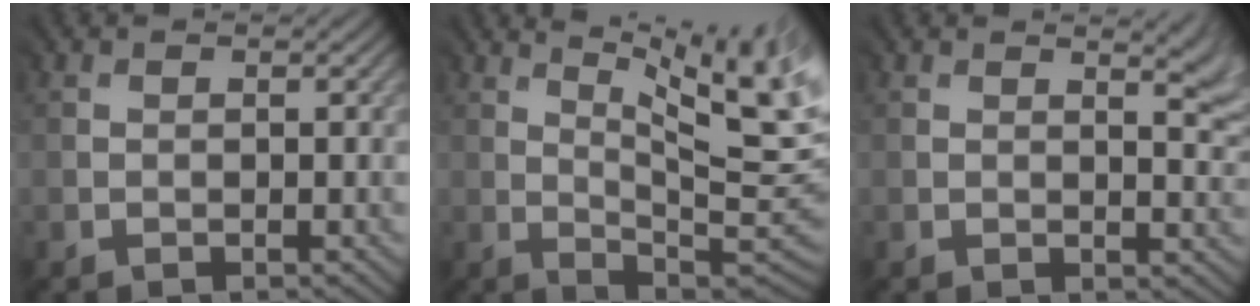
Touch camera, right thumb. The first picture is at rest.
{"total": 13.3, "force": [5.3, 2.9, 11.8], "torque": [-0.157, 0.026, 0.094]}
{"total": 4.1, "force": [1.9, 1.1, 3.5], "torque": [-0.035, 0.000, 0.027]}